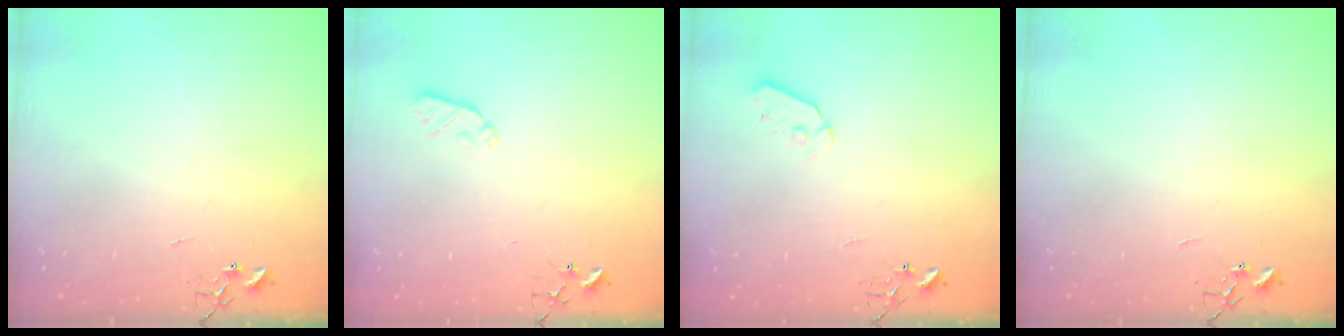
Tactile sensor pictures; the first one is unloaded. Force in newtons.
{"total": 5.2, "press": 5.2, "slide": 0.8}
{"total": 5.3, "press": 5.2, "slide": 0.6}
{"total": 0.0}